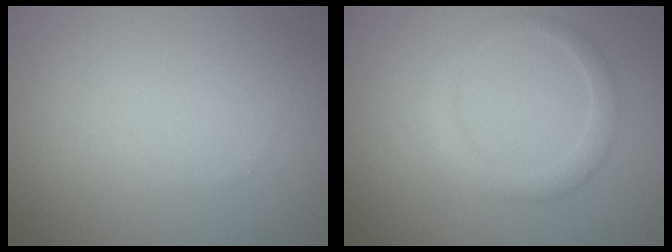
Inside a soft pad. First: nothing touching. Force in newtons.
{"total": 2.0, "press": 2.0, "slide": 0.1}